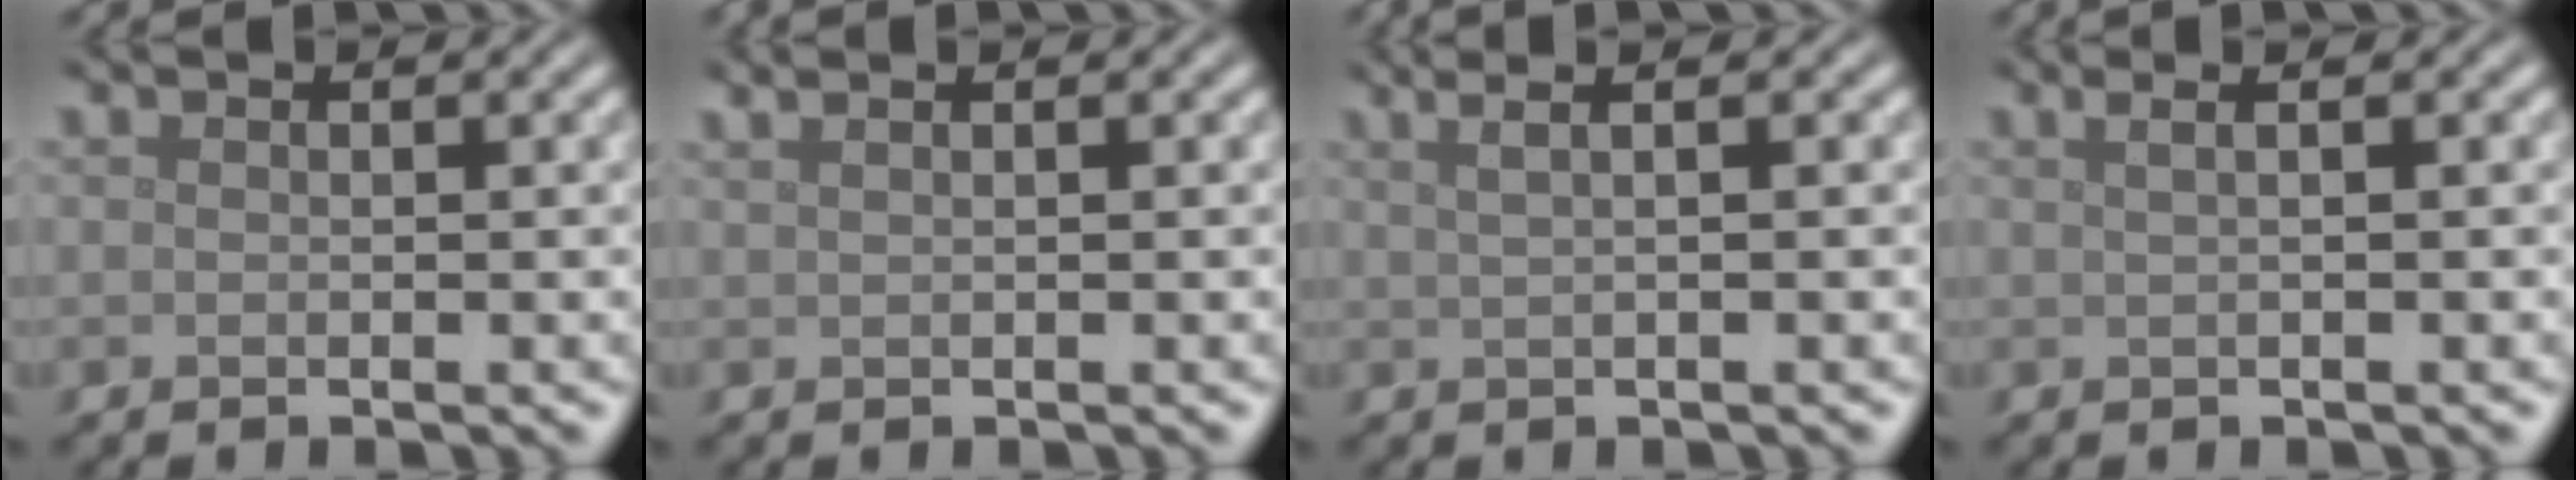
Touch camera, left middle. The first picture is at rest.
{"total": 2.4, "force": [1.5, 1.1, 1.5], "torque": [-0.013, 0.008, 0.000]}
{"total": 5.3, "force": [2.7, 2.6, 3.8], "torque": [-0.030, 0.041, 0.007]}
{"total": 3.6, "force": [1.6, 1.9, 2.6], "torque": [-0.019, 0.024, -0.008]}